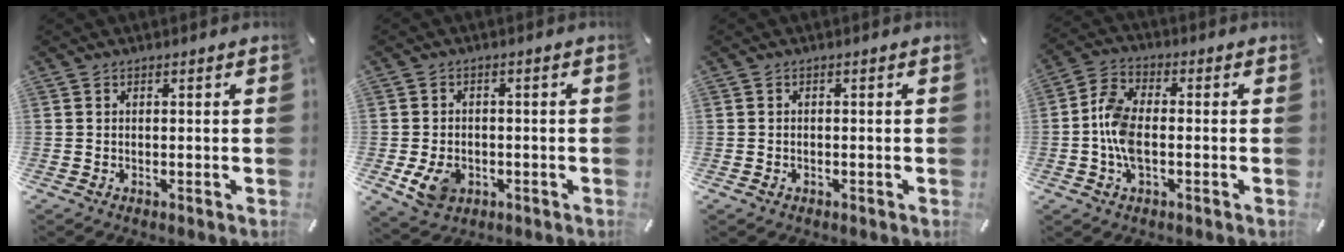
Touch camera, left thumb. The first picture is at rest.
{"total": 6.6, "force": [-1.9, 5.2, 3.6], "torque": [-0.074, -0.003, -0.038]}
{"total": 0.9, "force": [-0.4, 0.7, 0.4], "torque": [-0.007, 0.002, -0.010]}
{"total": 8.0, "force": [-1.6, 4.4, 6.5], "torque": [-0.147, 0.001, -0.033]}